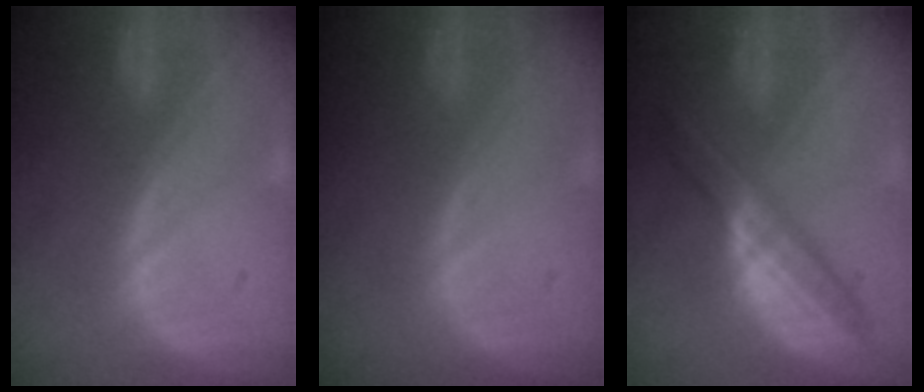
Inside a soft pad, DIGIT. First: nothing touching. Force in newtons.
{"total": 0.0}
{"total": 6.2, "press": 6.2, "slide": 0.1}